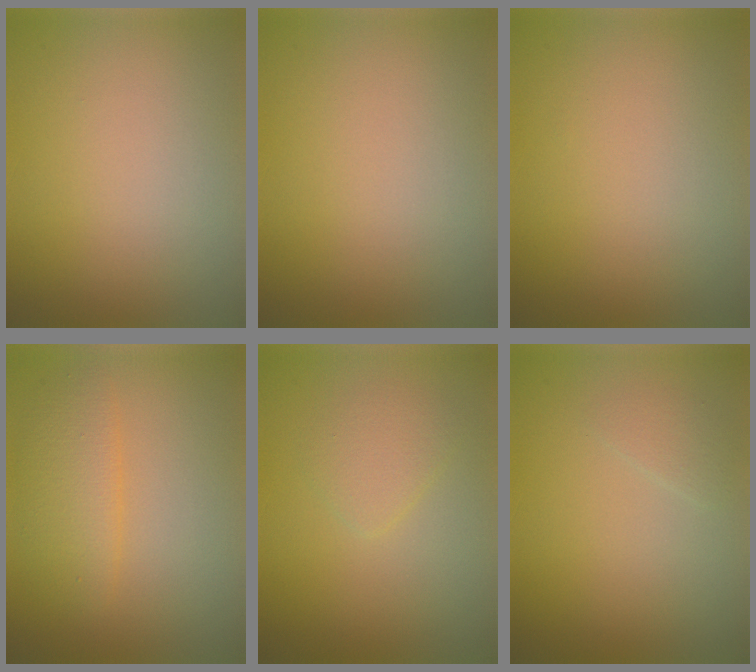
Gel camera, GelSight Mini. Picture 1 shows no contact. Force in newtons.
{"total": 0.0}
{"total": 0.0}
{"total": 2.6, "press": 2.6, "slide": 0.1}
{"total": 1.7, "press": 1.7, "slide": 0.1}
{"total": 0.9, "press": 0.9, "slide": 0.0}